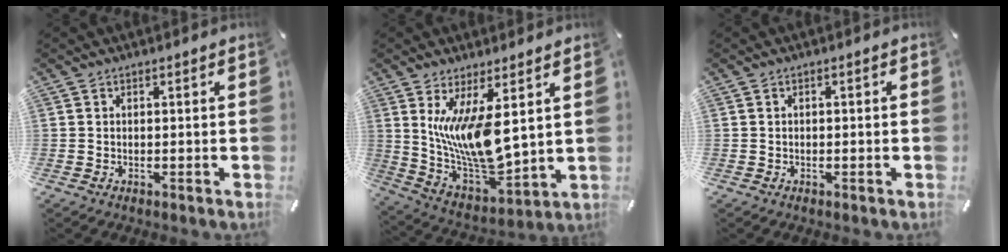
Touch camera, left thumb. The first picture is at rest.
{"total": 13.9, "force": [5.3, 4.9, 11.9], "torque": [-0.256, -0.050, 0.091]}
{"total": 0.5, "force": [-0.2, 0.2, 0.4], "torque": [-0.008, -0.001, -0.003]}